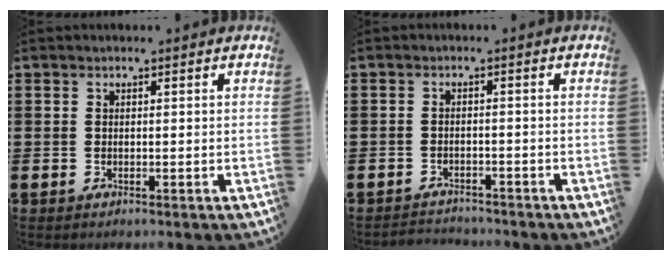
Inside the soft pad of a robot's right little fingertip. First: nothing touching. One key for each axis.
{"total": 1.7, "fx": -1.7, "fy": 0.0, "fz": -0.2, "tx": -0.002, "ty": 0.004, "tz": -0.037}